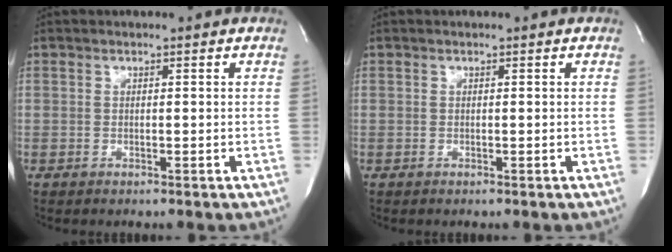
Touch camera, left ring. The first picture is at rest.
{"total": 0.0}